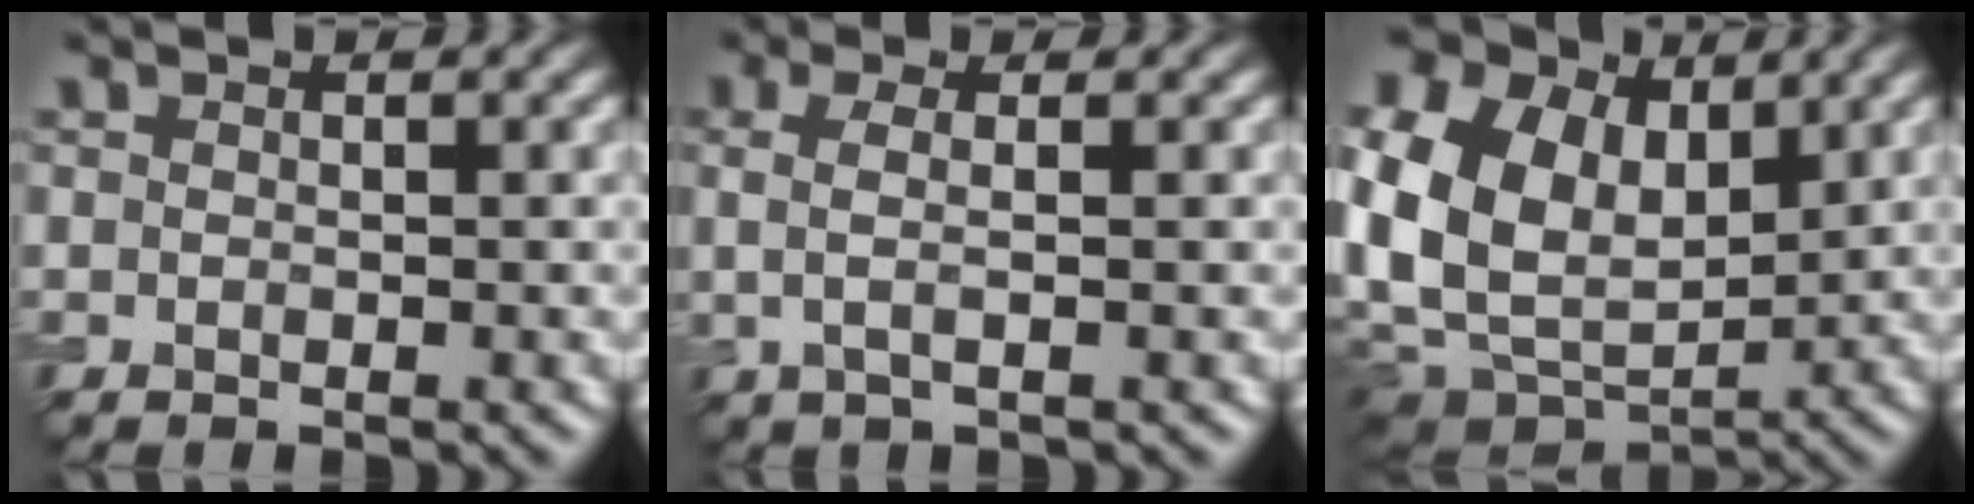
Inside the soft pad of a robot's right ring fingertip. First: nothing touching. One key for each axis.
{"total": 2.6, "fx": 0.2, "fy": 0.8, "fz": 2.5, "tx": -0.051, "ty": 0.003, "tz": 0.003}
{"total": 17.2, "fx": 4.4, "fy": 12.7, "fz": 10.6, "tx": -0.258, "ty": 0.042, "tz": 0.083}